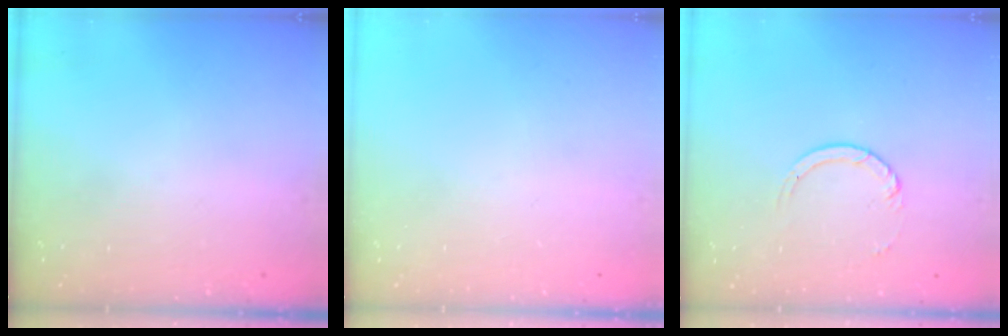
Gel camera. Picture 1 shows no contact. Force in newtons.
{"total": 0.0}
{"total": 3.0, "press": 2.9, "slide": 0.4}